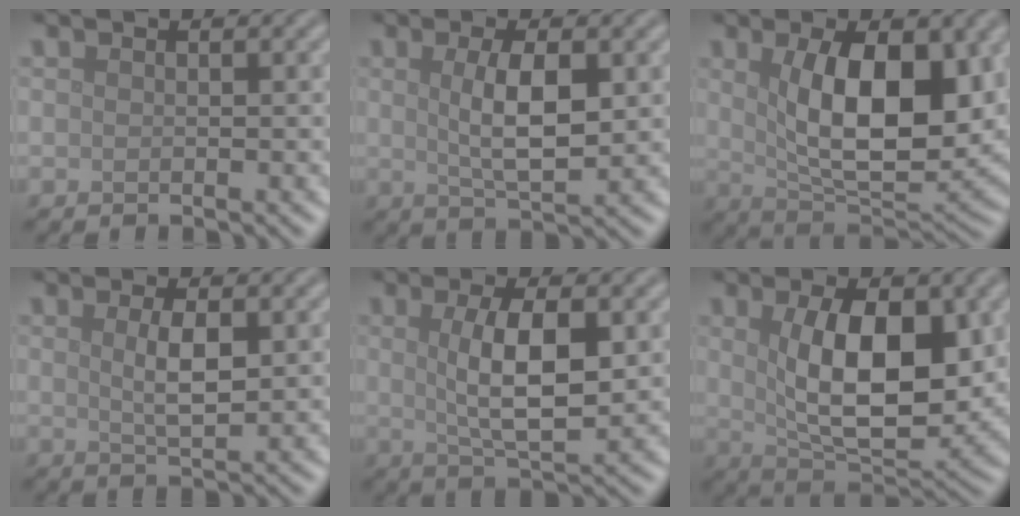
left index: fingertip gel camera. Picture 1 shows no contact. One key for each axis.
{"total": 4.7, "fx": 0.7, "fy": 1.5, "fz": 4.4, "tx": -0.084, "ty": -0.001, "tz": 0.015}
{"total": 10.8, "fx": 2.1, "fy": 4.7, "fz": 9.5, "tx": -0.150, "ty": -0.006, "tz": 0.039}
{"total": 3.0, "fx": 0.6, "fy": 0.8, "fz": 2.8, "tx": -0.055, "ty": -0.002, "tz": 0.013}
{"total": 6.2, "fx": 0.8, "fy": 1.9, "fz": 5.8, "tx": -0.103, "ty": -0.001, "tz": 0.017}
{"total": 9.9, "fx": 1.6, "fy": 4.5, "fz": 8.7, "tx": -0.141, "ty": -0.006, "tz": 0.032}